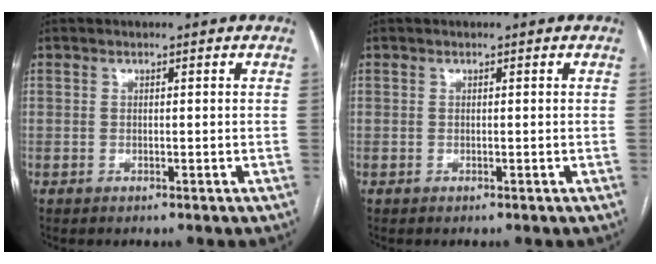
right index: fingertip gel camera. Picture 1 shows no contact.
{"total": 0.0}